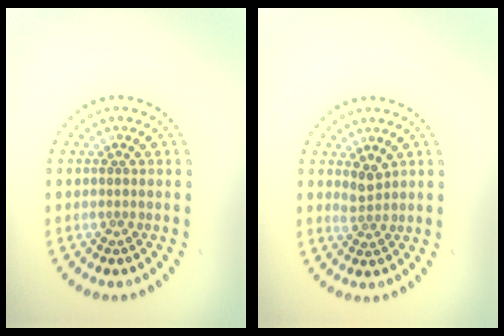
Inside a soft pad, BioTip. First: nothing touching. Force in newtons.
{"total": 1.5, "press": 1.0, "slide": 1.1}